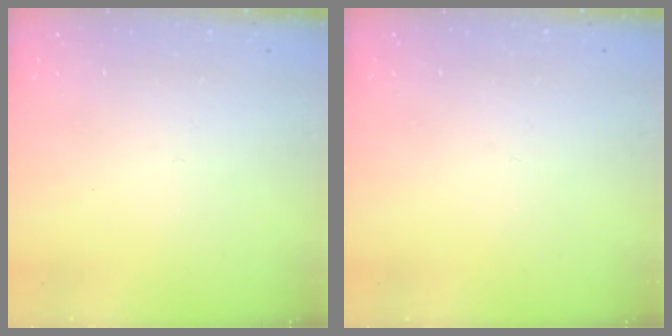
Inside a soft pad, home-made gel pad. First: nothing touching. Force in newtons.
{"total": 0.0}